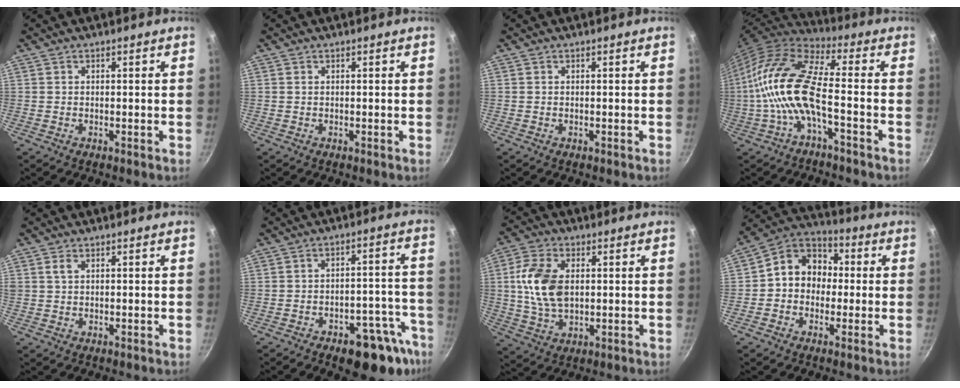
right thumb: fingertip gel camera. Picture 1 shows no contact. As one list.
[{"total": 0.0}, {"total": 0.0}, {"total": 15.4, "force": [-3.3, 5.6, 14.0], "torque": [-0.287, 0.038, -0.078]}, {"total": 1.7, "force": [0.6, 1.1, 1.1], "torque": [-0.015, 0.002, 0.012]}, {"total": 14.7, "force": [-9.2, 6.4, 9.5], "torque": [-0.058, 0.061, -0.117]}, {"total": 11.6, "force": [1.4, 7.2, 9.0], "torque": [-0.165, 0.002, 0.024]}, {"total": 10.8, "force": [-0.1, 9.1, 5.8], "torque": [-0.050, 0.033, -0.028]}]